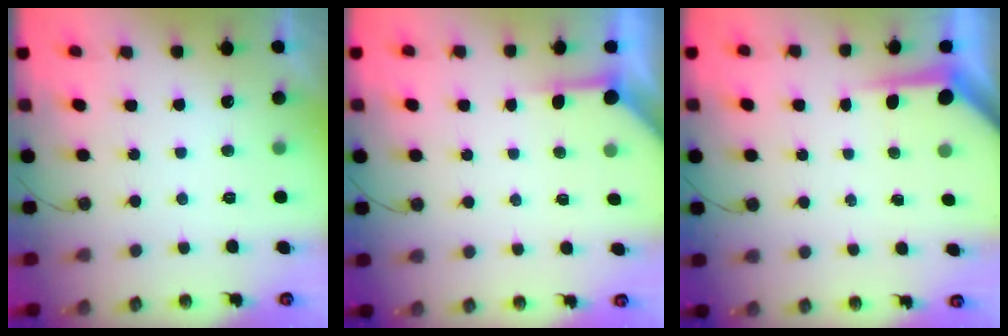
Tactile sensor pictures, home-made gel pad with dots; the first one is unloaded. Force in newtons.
{"total": 3.9, "press": 3.9, "slide": 0.5}
{"total": 4.0, "press": 4.0, "slide": 0.3}